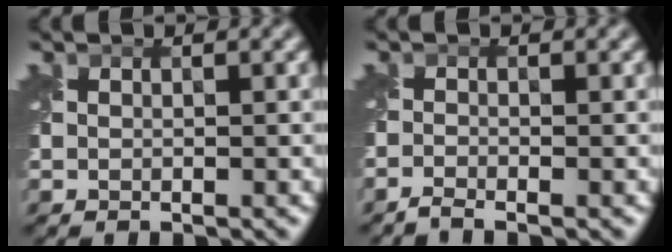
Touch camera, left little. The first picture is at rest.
{"total": 1.2, "force": [-1.1, 0.0, 0.5], "torque": [-0.011, -0.011, -0.031]}